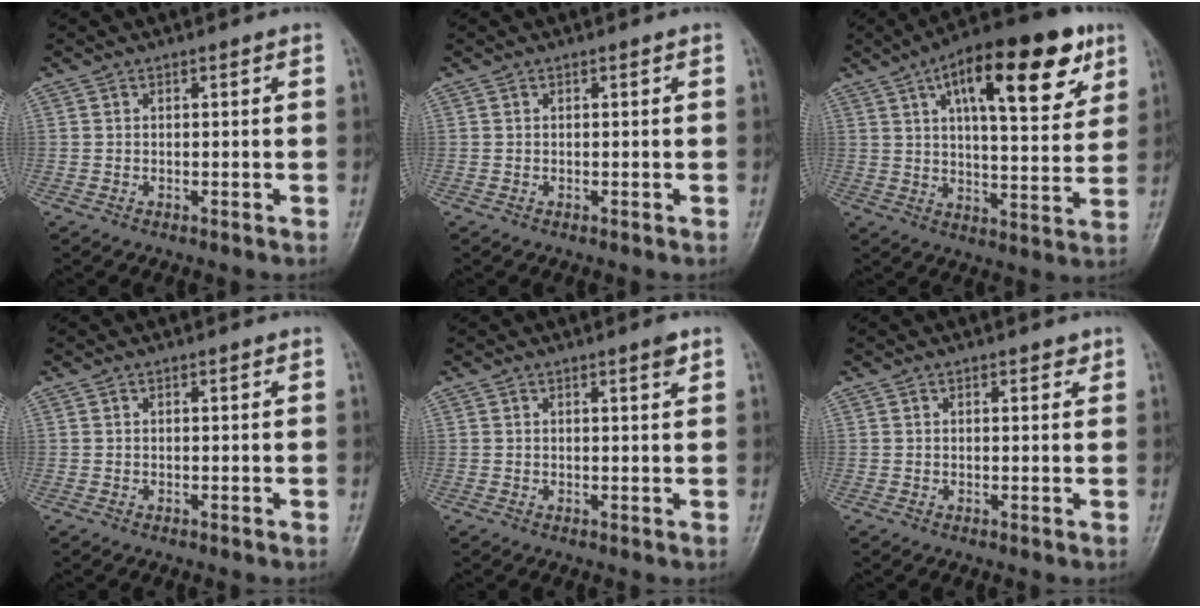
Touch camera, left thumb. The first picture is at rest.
{"total": 0.0}
{"total": 21.3, "force": [10.0, 8.1, 17.1], "torque": [-0.225, -0.015, 0.148]}
{"total": 0.0}
{"total": 1.7, "force": [1.0, 0.2, 1.3], "torque": [-0.018, -0.006, 0.015]}
{"total": 1.4, "force": [0.9, 0.7, 0.8], "torque": [-0.002, -0.003, 0.009]}